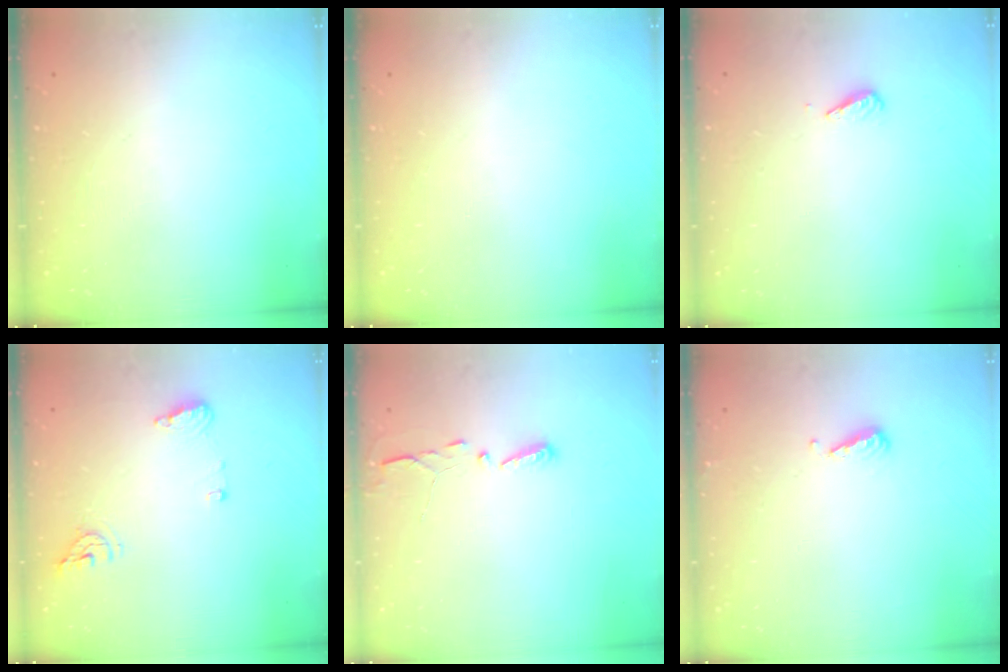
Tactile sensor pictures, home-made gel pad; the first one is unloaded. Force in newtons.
{"total": 0.0}
{"total": 2.9, "press": 2.9, "slide": 0.4}
{"total": 7.9, "press": 7.8, "slide": 1.5}
{"total": 2.9, "press": 2.9, "slide": 0.4}
{"total": 3.8, "press": 3.7, "slide": 0.3}